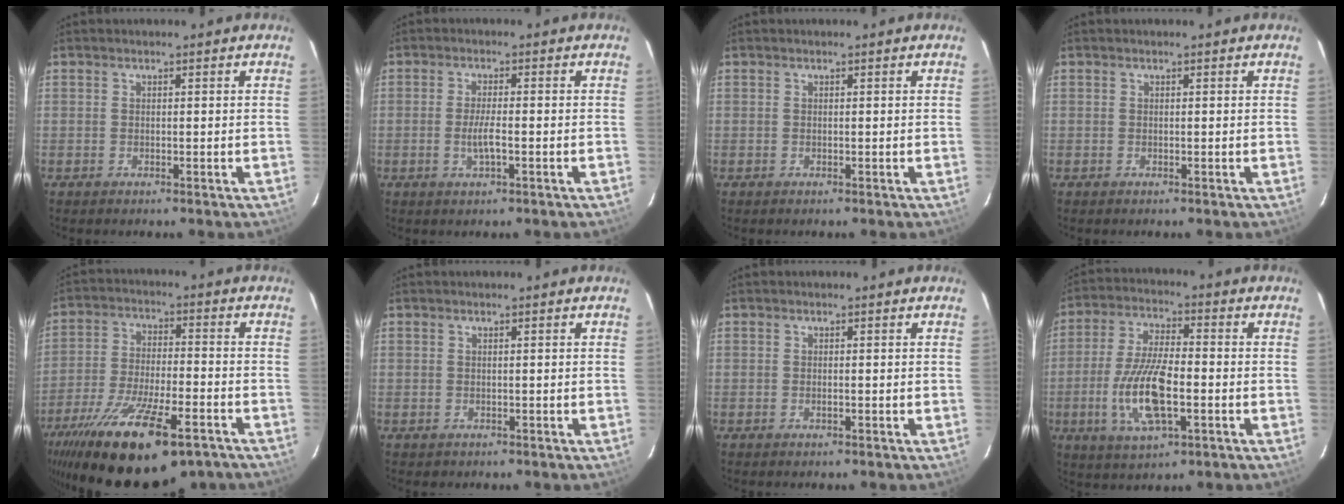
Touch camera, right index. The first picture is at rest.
{"total": 3.4, "force": [-1.1, 0.4, 3.2], "torque": [-0.061, -0.006, -0.019]}
{"total": 0.0}
{"total": 0.0}
{"total": 23.8, "force": [-16.3, 7.4, 15.8], "torque": [-0.300, -0.049, -0.257]}
{"total": 0.0}
{"total": 0.0}
{"total": 13.0, "force": [-3.4, 4.5, 11.7], "torque": [-0.242, -0.009, -0.062]}